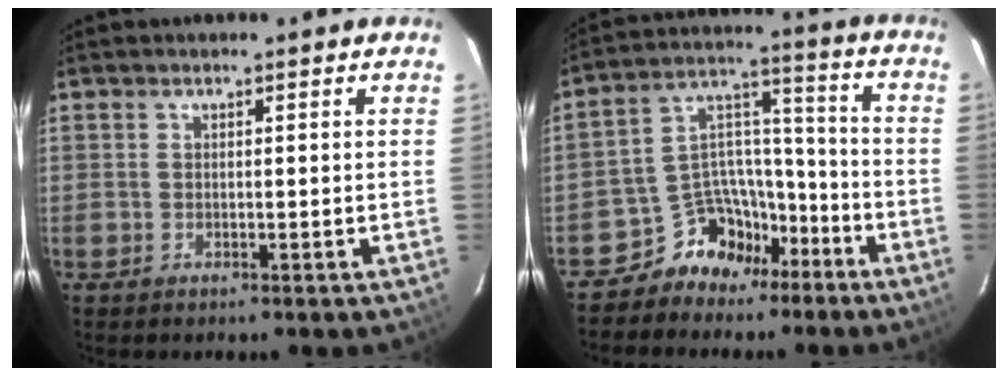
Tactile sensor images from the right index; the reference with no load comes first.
{"total": 10.8, "force": [-7.7, 6.8, 3.1], "torque": [-0.056, 0.060, -0.128]}